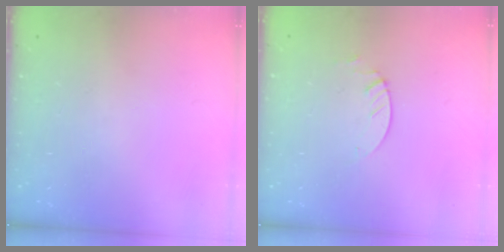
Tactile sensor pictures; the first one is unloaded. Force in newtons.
{"total": 2.1, "press": 2.1, "slide": 0.2}